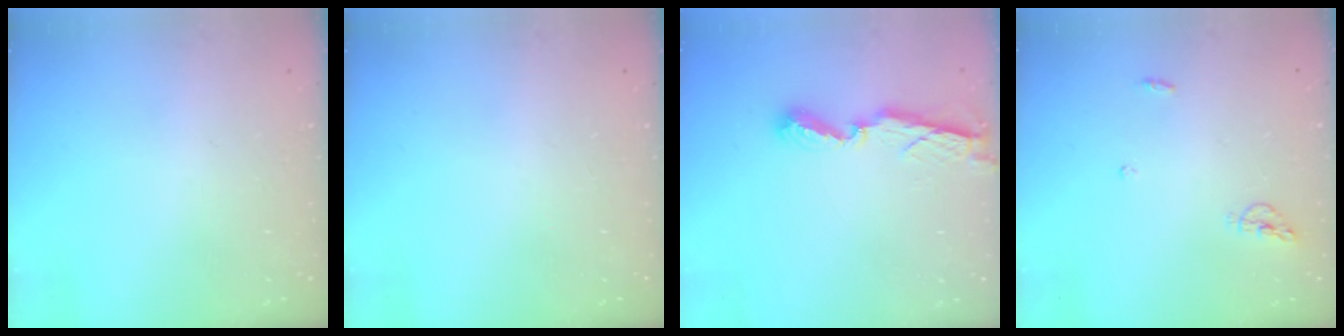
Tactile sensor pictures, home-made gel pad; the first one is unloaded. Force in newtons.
{"total": 0.0}
{"total": 7.8, "press": 7.8, "slide": 0.5}
{"total": 5.4, "press": 5.4, "slide": 0.5}